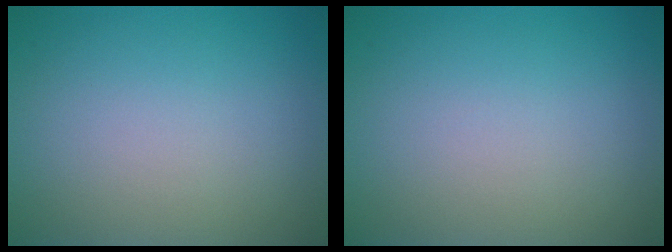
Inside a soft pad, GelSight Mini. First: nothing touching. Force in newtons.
{"total": 0.0}